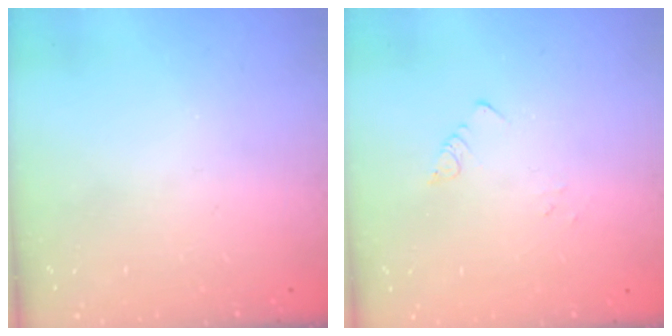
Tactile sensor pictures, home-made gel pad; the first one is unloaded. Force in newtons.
{"total": 1.3, "press": 1.2, "slide": 0.1}